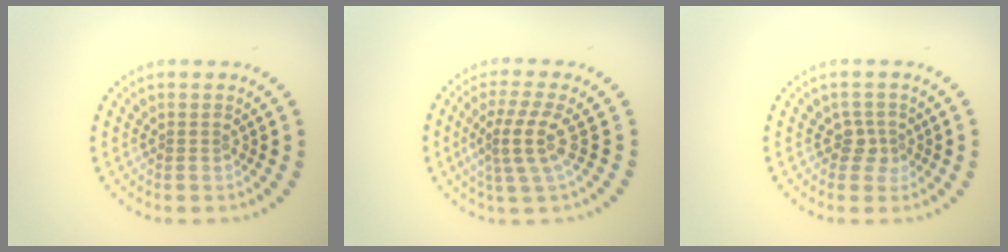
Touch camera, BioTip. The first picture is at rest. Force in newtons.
{"total": 3.3, "press": 2.5, "slide": 2.1}
{"total": 1.8, "press": 1.4, "slide": 1.2}